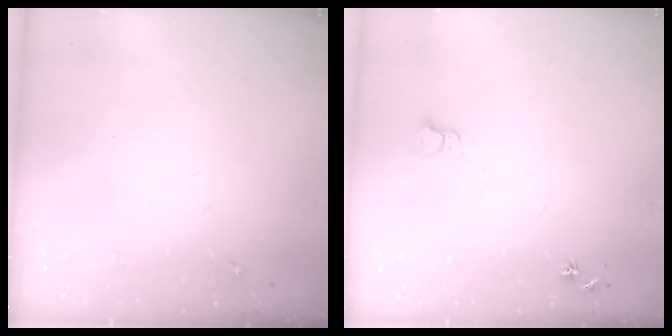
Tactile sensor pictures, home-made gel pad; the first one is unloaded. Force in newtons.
{"total": 5.4, "press": 5.3, "slide": 0.7}